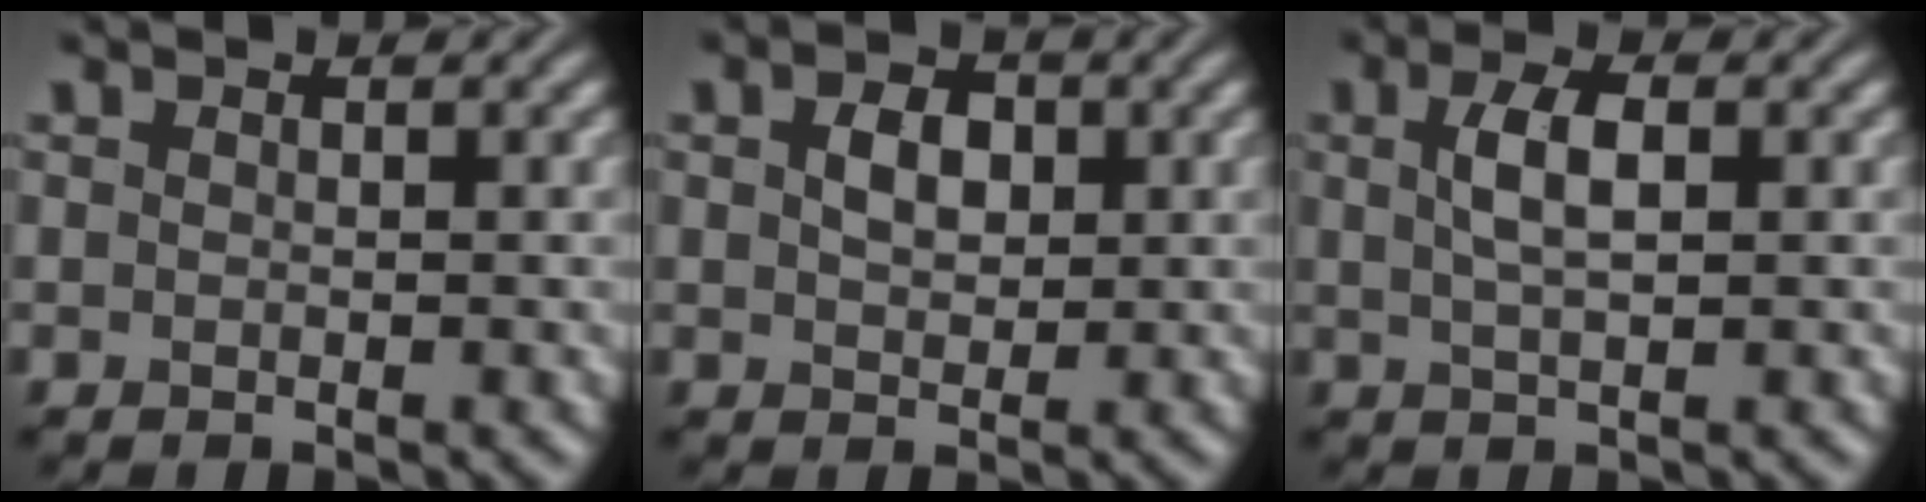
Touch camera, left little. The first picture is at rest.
{"total": 2.7, "force": [0.6, 1.9, 1.9], "torque": [-0.040, 0.003, 0.011]}
{"total": 3.2, "force": [0.8, 1.2, 2.8], "torque": [-0.058, 0.007, 0.015]}